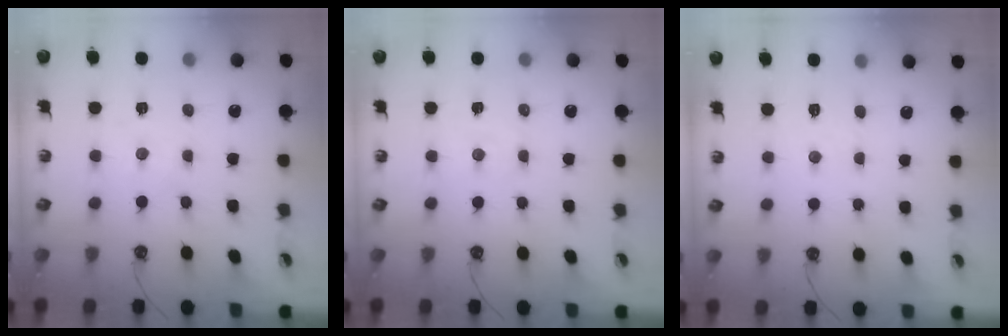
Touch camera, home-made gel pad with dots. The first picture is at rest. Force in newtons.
{"total": 2.8, "press": 2.7, "slide": 0.4}
{"total": 3.8, "press": 3.8, "slide": 0.5}